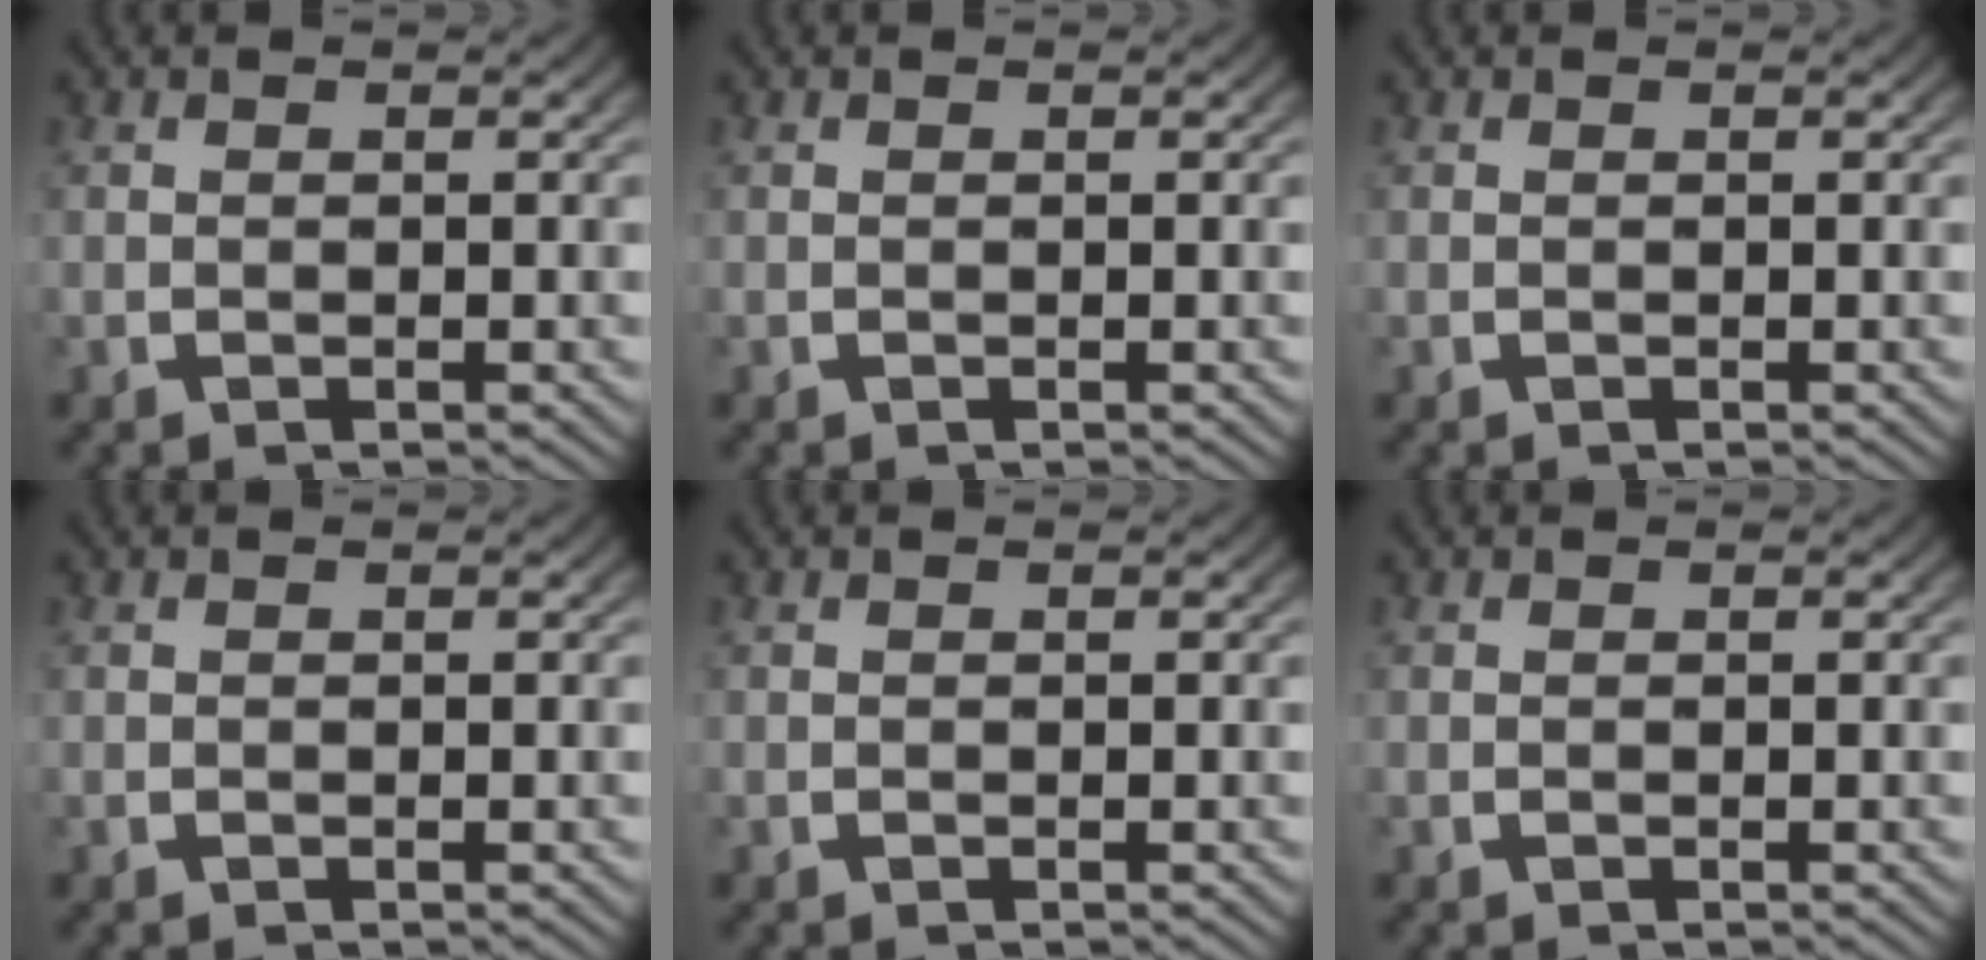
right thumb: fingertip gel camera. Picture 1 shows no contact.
{"total": 0.0}
{"total": 0.0}
{"total": 0.0}
{"total": 0.0}
{"total": 0.0}